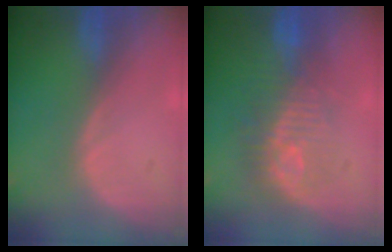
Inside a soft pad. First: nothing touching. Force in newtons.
{"total": 9.7, "press": 8.9, "slide": 3.9}